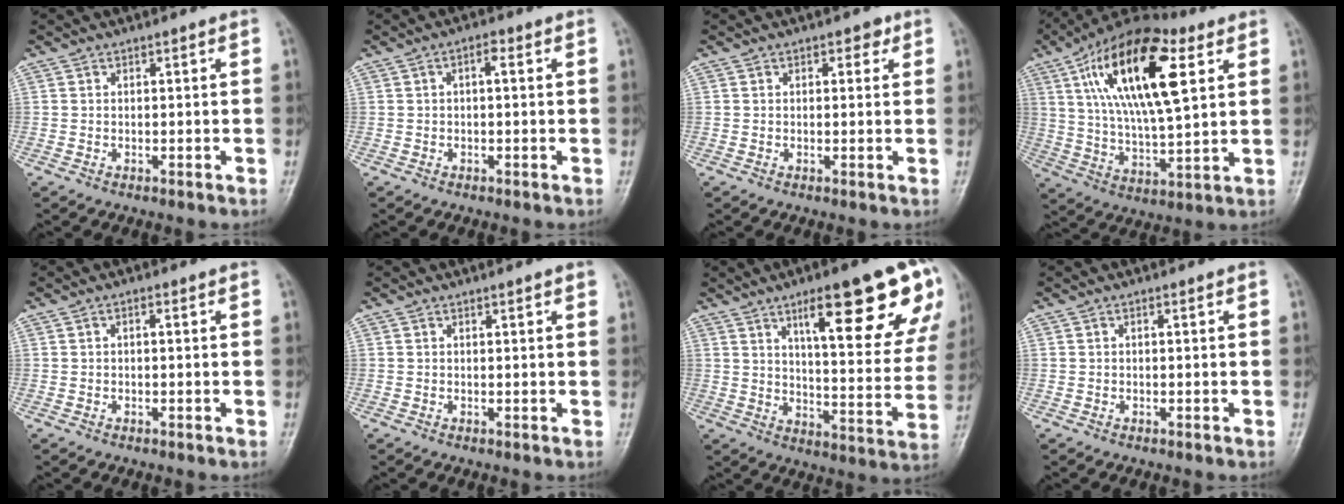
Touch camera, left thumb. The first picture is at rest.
{"total": 2.2, "force": [0.4, 1.0, 1.9], "torque": [-0.027, 0.008, 0.001]}
{"total": 2.4, "force": [1.1, 1.5, 1.5], "torque": [-0.003, 0.000, 0.011]}
{"total": 22.6, "force": [7.9, 8.9, 19.2], "torque": [-0.329, -0.009, 0.131]}
{"total": 1.1, "force": [0.2, 0.5, 0.9], "torque": [-0.014, 0.003, -0.001]}
{"total": 1.4, "force": [0.9, 0.4, 1.0], "torque": [-0.013, -0.001, 0.009]}
{"total": 23.5, "force": [12.2, 6.0, 19.1], "torque": [-0.228, -0.037, 0.176]}
{"total": 0.5, "force": [0.1, 0.2, 0.5], "torque": [-0.009, 0.001, 0.000]}